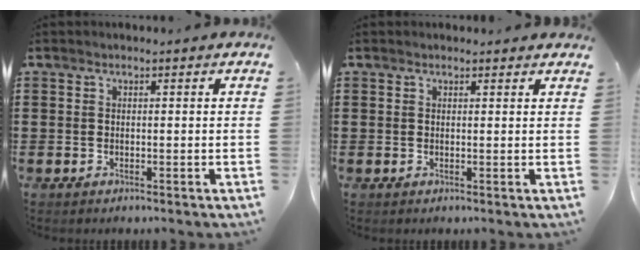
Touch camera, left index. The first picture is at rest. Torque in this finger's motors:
{"motor_torque": [0.89, -0.94, 0.10, 0.01]}